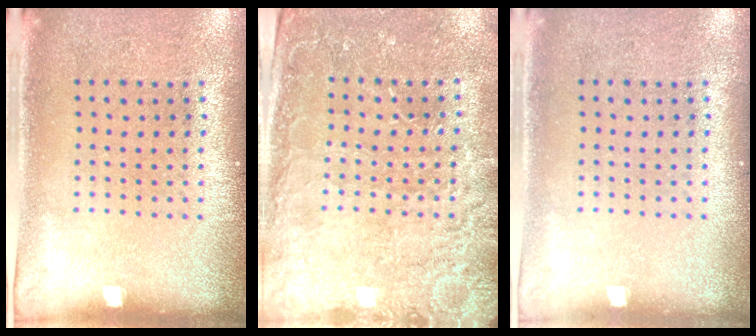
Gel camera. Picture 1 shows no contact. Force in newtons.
{"total": 3.0, "press": 3.0, "slide": 0.5}
{"total": 0.0}